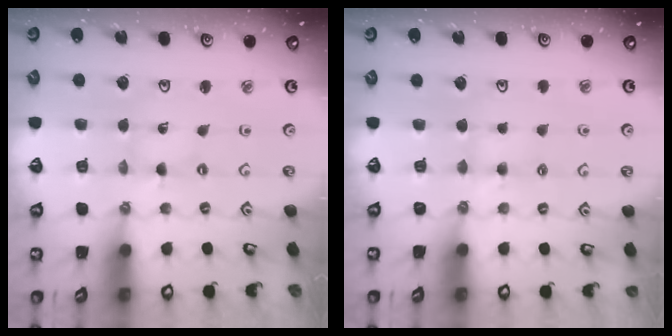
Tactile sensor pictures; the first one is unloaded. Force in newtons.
{"total": 4.3, "press": 4.2, "slide": 0.6}